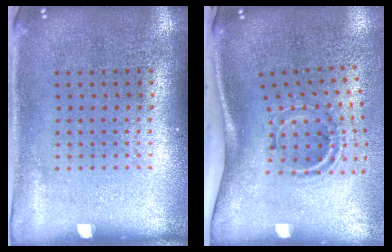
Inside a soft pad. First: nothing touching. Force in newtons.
{"total": 2.2, "press": 1.2, "slide": 1.8}